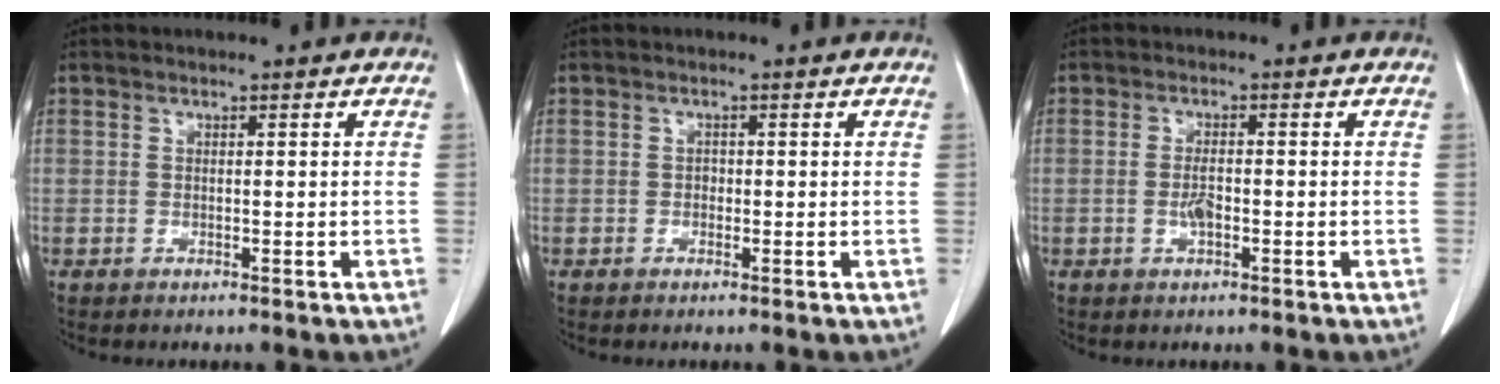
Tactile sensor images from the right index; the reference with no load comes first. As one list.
[{"total": 0.7, "force": [-0.2, 0.6, 0.3], "torque": [-0.004, 0.004, -0.002]}, {"total": 2.3, "force": [-0.7, 0.7, 2.1], "torque": [-0.048, 0.001, -0.010]}]